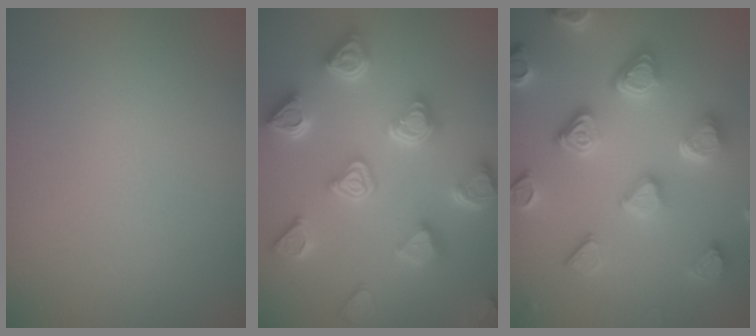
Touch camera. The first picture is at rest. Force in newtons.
{"total": 6.0, "press": 5.8, "slide": 1.8}
{"total": 5.9, "press": 5.3, "slide": 2.7}